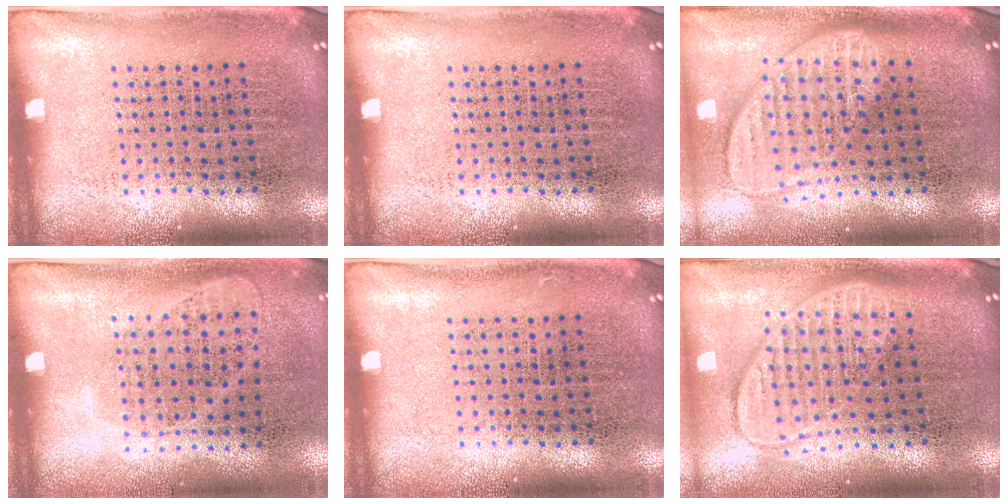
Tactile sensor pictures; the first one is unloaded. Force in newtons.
{"total": 0.0}
{"total": 2.1, "press": 1.6, "slide": 1.4}
{"total": 1.0, "press": 0.8, "slide": 0.5}
{"total": 0.0}
{"total": 1.8, "press": 1.5, "slide": 1.0}